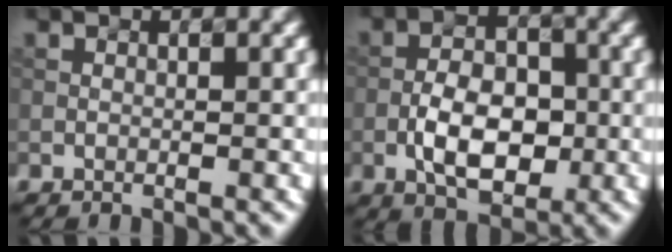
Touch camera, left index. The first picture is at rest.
{"total": 5.8, "force": [-1.7, 3.3, 4.5], "torque": [-0.072, 0.006, -0.033]}